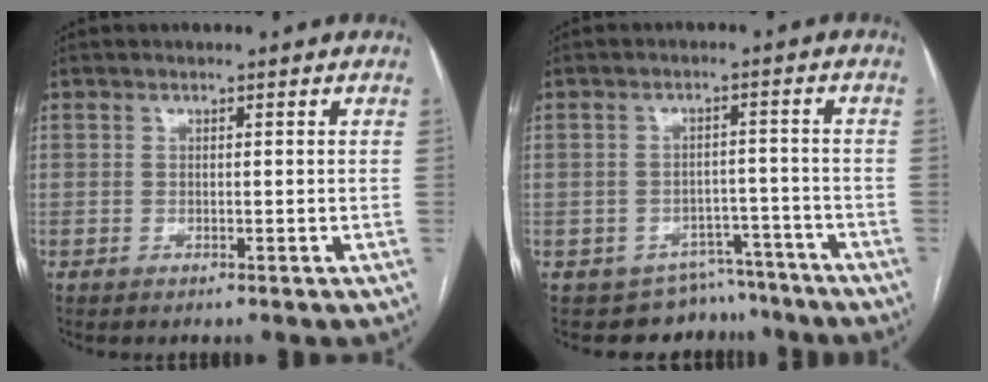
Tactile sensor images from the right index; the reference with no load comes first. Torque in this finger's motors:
{"motor_torque": [-0.01, -0.04, 0.02, 0.00]}